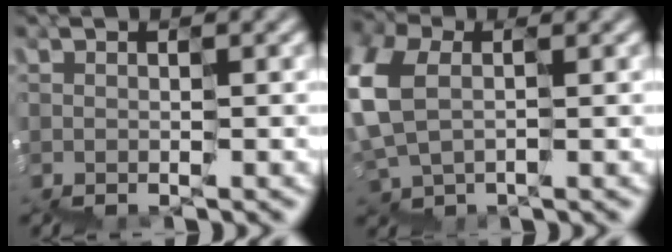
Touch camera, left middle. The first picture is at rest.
{"total": 2.9, "force": [0.3, 2.5, 1.5], "torque": [-0.082, 0.014, -0.005]}